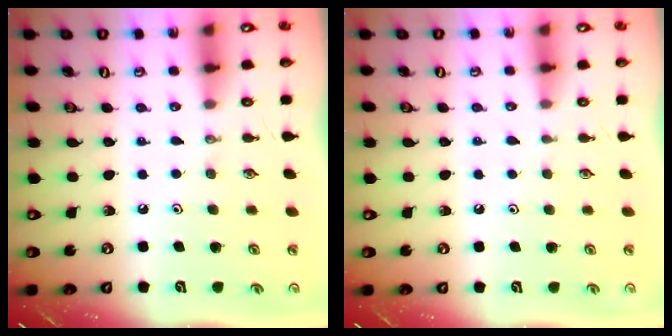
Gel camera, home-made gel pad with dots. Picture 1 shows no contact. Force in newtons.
{"total": 1.3, "press": 1.2, "slide": 0.3}